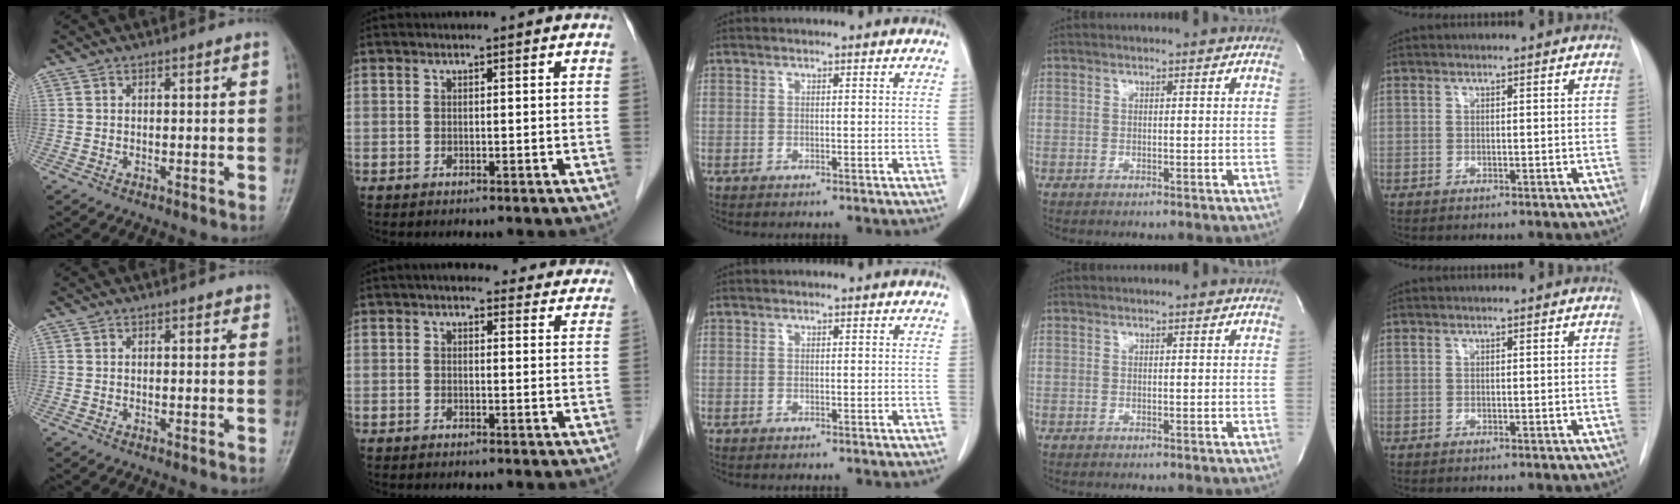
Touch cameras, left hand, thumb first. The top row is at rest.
{"thumb": {"total": 1.0, "force": [0.7, 0.7, 0.3], "torque": [0.010, -0.002, 0.001]}, "index": {"total": 12.4, "force": [11.3, 3.8, 3.5], "torque": [-0.010, 0.022, 0.116]}}